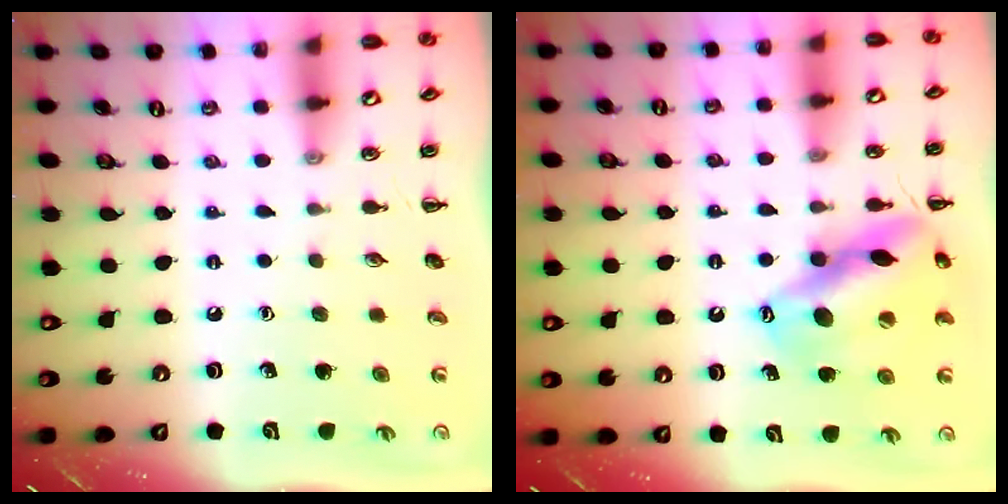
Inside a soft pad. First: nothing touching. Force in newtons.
{"total": 16.6, "press": 16.3, "slide": 3.0}